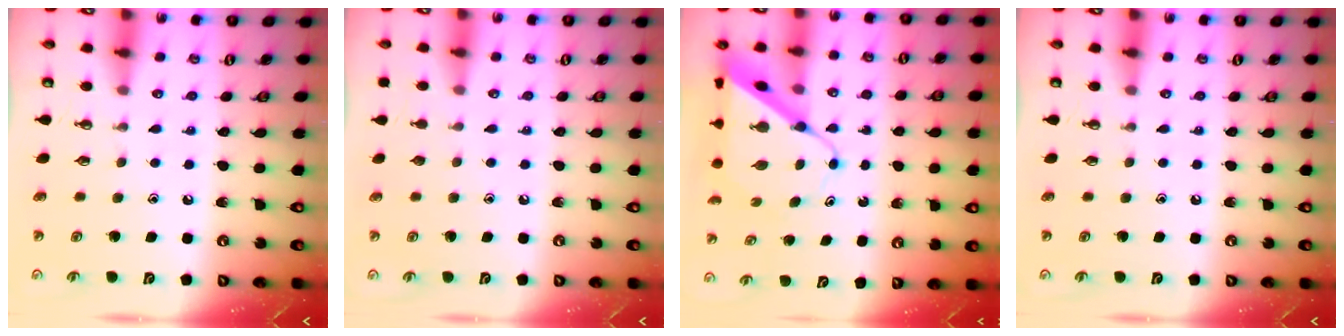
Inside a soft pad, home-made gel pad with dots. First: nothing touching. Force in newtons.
{"total": 0.0}
{"total": 10.0, "press": 10.0, "slide": 0.5}
{"total": 0.0}